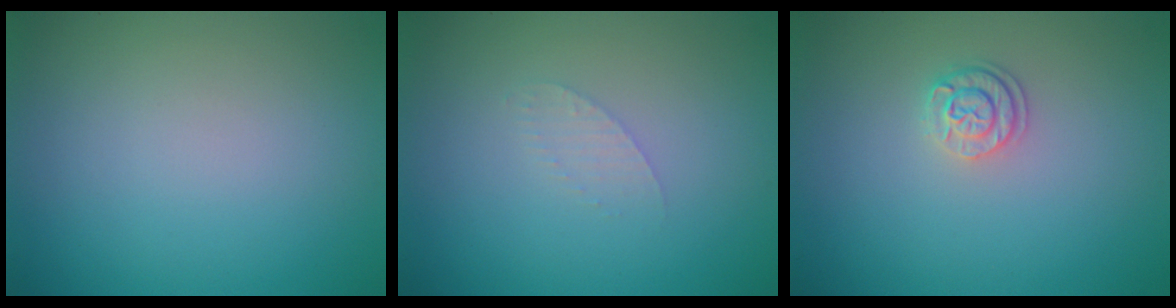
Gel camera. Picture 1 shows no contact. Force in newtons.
{"total": 1.0, "press": 1.0, "slide": 0.1}
{"total": 1.9, "press": 1.7, "slide": 0.9}